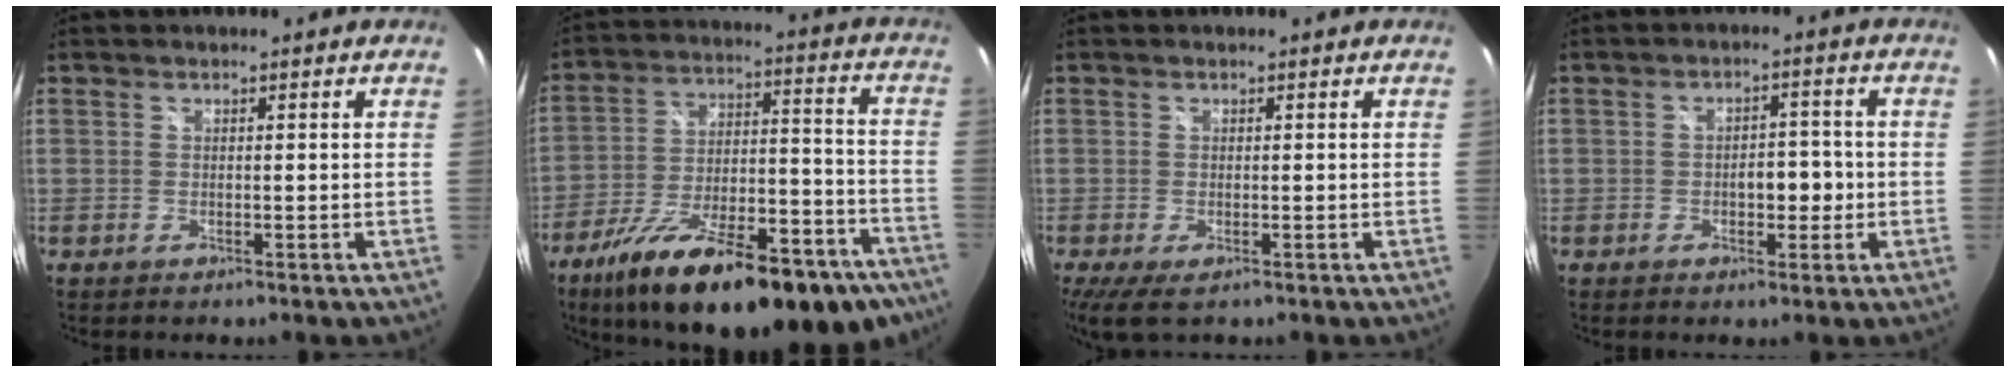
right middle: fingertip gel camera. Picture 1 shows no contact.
{"total": 30.0, "force": [-20.6, 10.4, 19.2], "torque": [-0.293, -0.018, -0.288]}
{"total": 4.3, "force": [-2.0, 1.5, 3.5], "torque": [-0.068, -0.021, -0.028]}
{"total": 3.3, "force": [-0.4, 2.3, 2.3], "torque": [-0.034, 0.011, -0.005]}